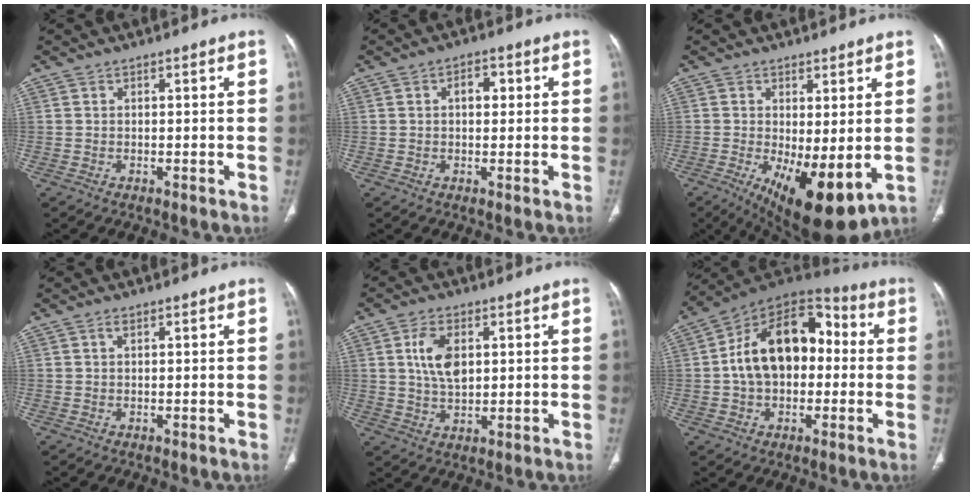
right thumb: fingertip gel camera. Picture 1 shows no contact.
{"total": 3.5, "force": [0.8, 2.2, 2.6], "torque": [-0.030, 0.006, 0.010]}
{"total": 12.7, "force": [-2.5, 4.9, 11.4], "torque": [-0.177, -0.026, -0.019]}
{"total": 0.9, "force": [0.5, 0.4, 0.6], "torque": [-0.013, 0.004, 0.008]}
{"total": 7.4, "force": [1.9, 4.3, 5.7], "torque": [-0.103, -0.007, 0.039]}
{"total": 18.8, "force": [0.7, 12.3, 14.2], "torque": [-0.204, 0.043, 0.003]}